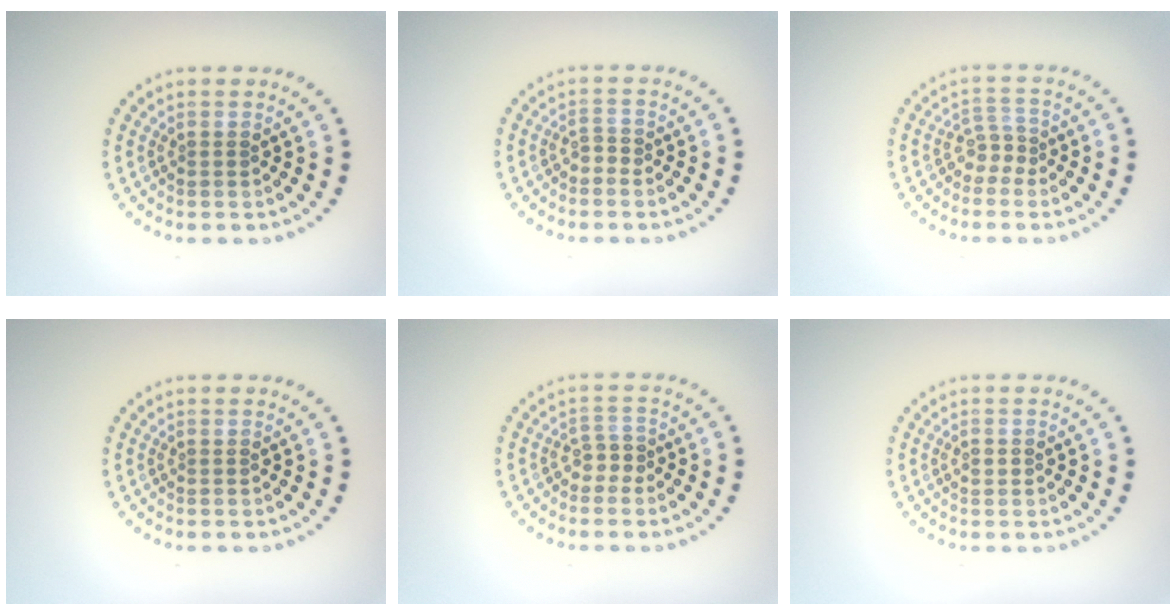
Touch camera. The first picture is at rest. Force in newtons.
{"total": 1.0, "press": 0.8, "slide": 0.5}
{"total": 1.9, "press": 1.3, "slide": 1.4}
{"total": 0.0}
{"total": 1.6, "press": 1.3, "slide": 0.9}
{"total": 0.9, "press": 0.9, "slide": 0.1}